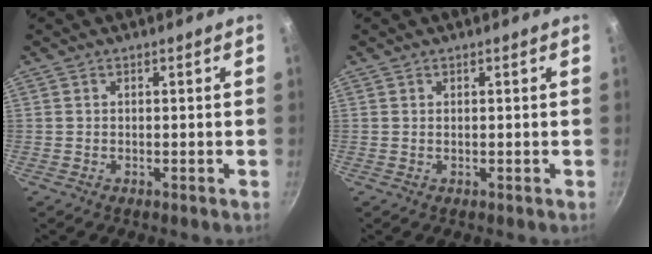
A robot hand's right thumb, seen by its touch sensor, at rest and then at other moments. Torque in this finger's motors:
{"motor_torque": [-0.17, 0.07, 0.02, -0.11, 0.04]}